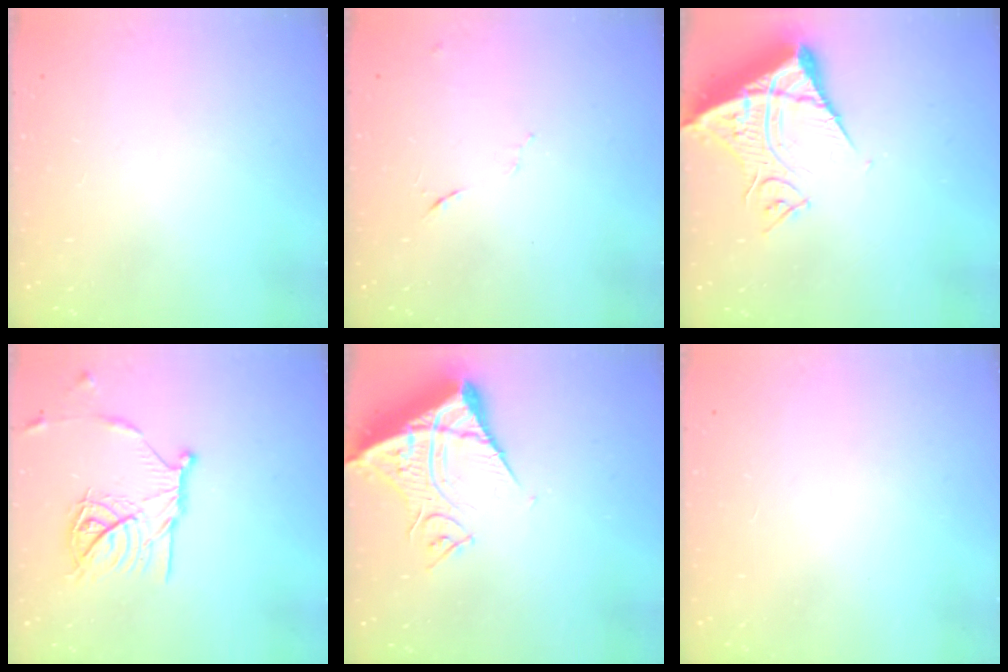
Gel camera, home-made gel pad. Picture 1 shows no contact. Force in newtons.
{"total": 5.2, "press": 5.1, "slide": 0.8}
{"total": 13.5, "press": 13.3, "slide": 1.8}
{"total": 17.0, "press": 17.0, "slide": 1.0}
{"total": 13.5, "press": 13.3, "slide": 1.8}
{"total": 1.5, "press": 1.5, "slide": 0.1}